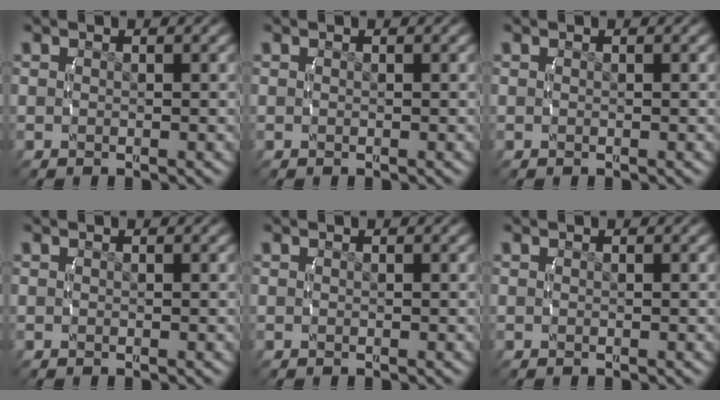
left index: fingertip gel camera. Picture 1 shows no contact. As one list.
[{"total": 0.0}, {"total": 0.0}, {"total": 0.0}, {"total": 0.0}, {"total": 0.0}]